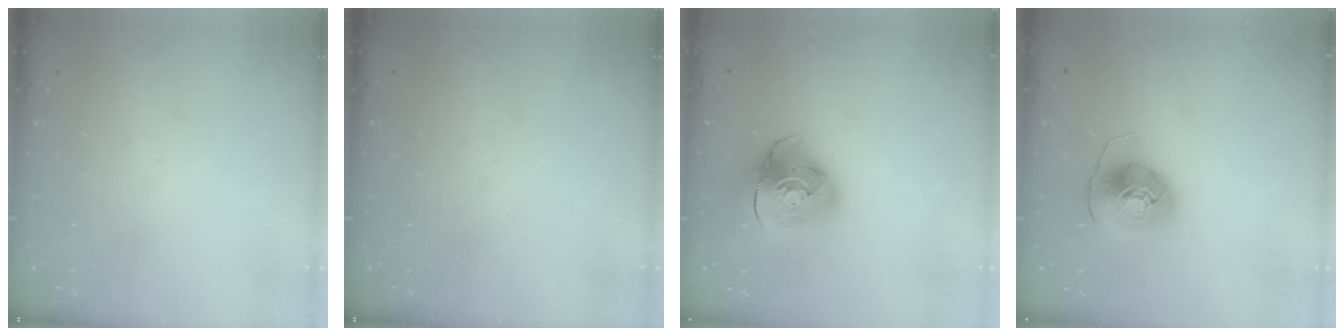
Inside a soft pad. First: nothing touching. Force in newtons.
{"total": 0.0}
{"total": 10.6, "press": 10.5, "slide": 1.2}
{"total": 9.2, "press": 9.1, "slide": 1.0}